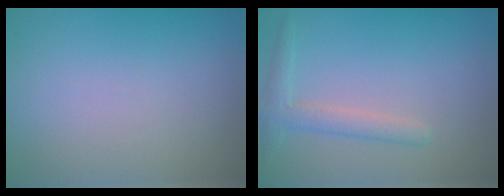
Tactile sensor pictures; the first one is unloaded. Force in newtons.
{"total": 2.1, "press": 2.1, "slide": 0.0}